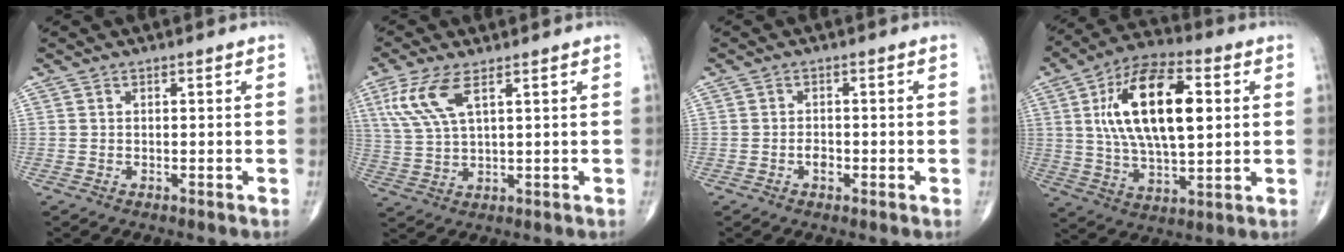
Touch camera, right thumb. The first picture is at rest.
{"total": 9.1, "force": [4.0, 3.5, 7.4], "torque": [-0.177, -0.002, 0.086]}
{"total": 1.9, "force": [-0.7, 1.2, 1.3], "torque": [-0.016, 0.004, -0.013]}
{"total": 20.3, "force": [4.1, 9.4, 17.5], "torque": [-0.294, 0.003, 0.069]}